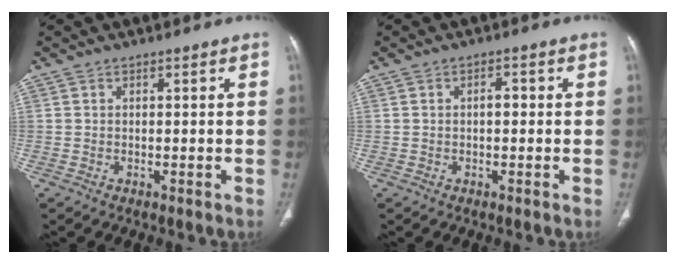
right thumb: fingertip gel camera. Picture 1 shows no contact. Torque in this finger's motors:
{"motor_torque": [0.50, 0.73, 0.39, -0.01, -0.02]}